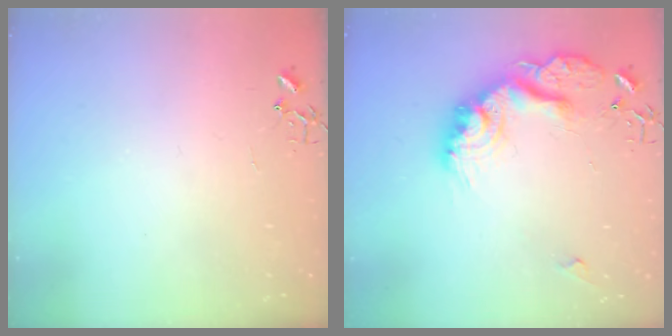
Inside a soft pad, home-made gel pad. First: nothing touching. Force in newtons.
{"total": 19.5, "press": 19.5, "slide": 1.0}